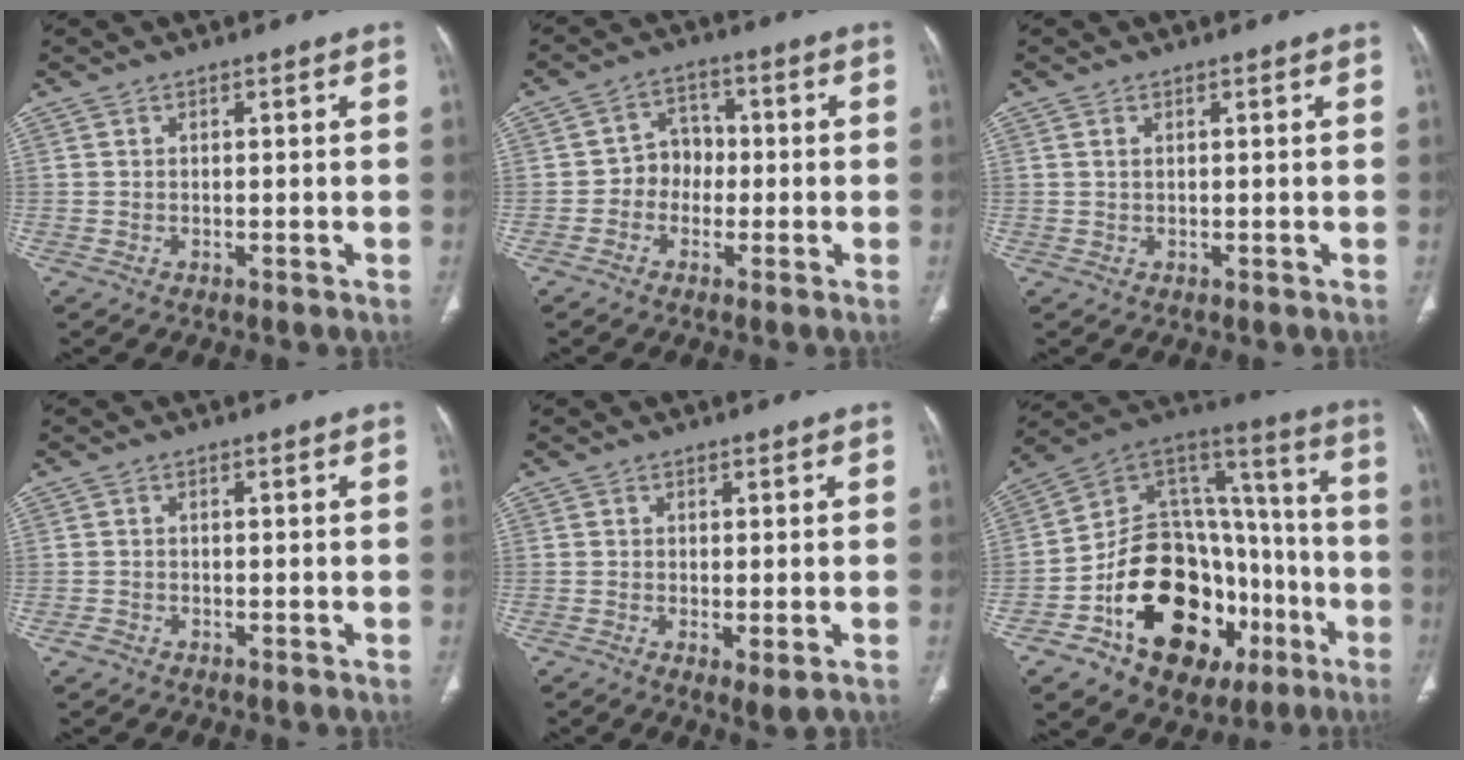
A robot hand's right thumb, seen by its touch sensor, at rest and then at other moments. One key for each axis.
{"total": 5.6, "fx": -1.1, "fy": 4.9, "fz": 2.5, "tx": -0.007, "ty": 0.023, "tz": -0.031}
{"total": 0.8, "fx": 0.3, "fy": 0.4, "fz": 0.6, "tx": -0.016, "ty": 0.004, "tz": 0.007}
{"total": 1.2, "fx": -0.8, "fy": 0.8, "fz": 0.3, "tx": -0.007, "ty": 0.002, "tz": -0.017}
{"total": 3.2, "fx": -0.9, "fy": 0.9, "fz": 2.9, "tx": -0.056, "ty": -0.012, "tz": -0.014}
{"total": 32.6, "fx": -12.0, "fy": 20.7, "fz": 22.2, "tx": -0.313, "ty": 0.083, "tz": -0.176}